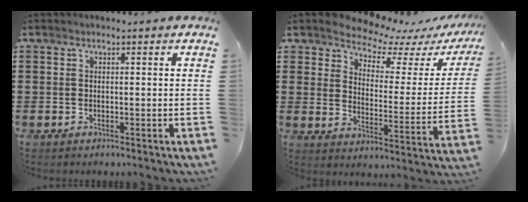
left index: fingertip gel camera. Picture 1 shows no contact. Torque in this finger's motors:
{"motor_torque": [2.14, 0.00, 0.74, 0.02]}